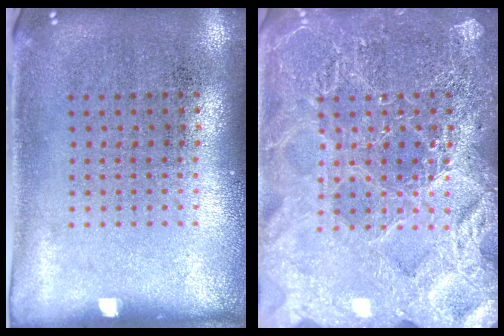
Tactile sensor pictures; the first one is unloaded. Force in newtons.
{"total": 4.6, "press": 4.6, "slide": 0.6}